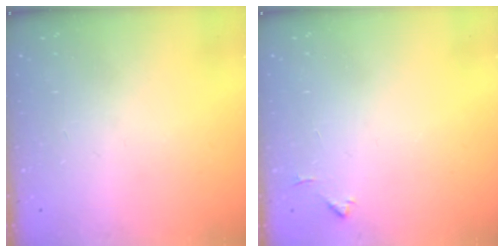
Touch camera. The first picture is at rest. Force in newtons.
{"total": 3.5, "press": 3.5, "slide": 0.5}